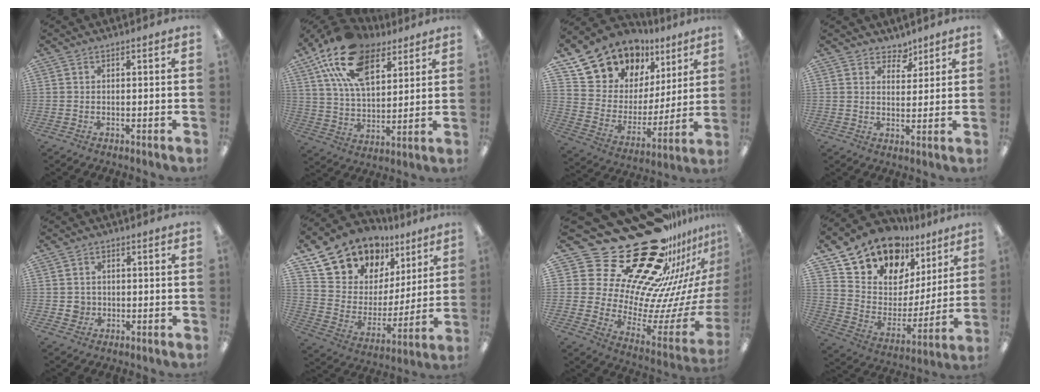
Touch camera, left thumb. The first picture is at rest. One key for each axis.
{"total": 19.9, "fx": 11.8, "fy": 10.7, "fz": 11.9, "tx": -0.220, "ty": -0.037, "tz": 0.214}
{"total": 14.7, "fx": 12.0, "fy": 8.4, "fz": 1.3, "tx": -0.061, "ty": -0.104, "tz": 0.230}
{"total": 4.4, "fx": 3.6, "fy": 2.3, "fz": 0.7, "tx": 0.000, "ty": -0.024, "tz": 0.064}
{"total": 2.9, "fx": -0.1, "fy": 2.9, "fz": 0.4, "tx": -0.003, "ty": 0.000, "tz": -0.005}
{"total": 15.9, "fx": 12.6, "fy": 9.2, "fz": 2.5, "tx": -0.075, "ty": -0.102, "tz": 0.241}
{"total": 36.5, "fx": 26.2, "fy": 17.3, "fz": 18.8, "tx": -0.242, "ty": -0.239, "tz": 0.515}
{"total": 15.1, "fx": 12.9, "fy": 7.4, "fz": 3.0, "tx": -0.092, "ty": -0.105, "tz": 0.237}